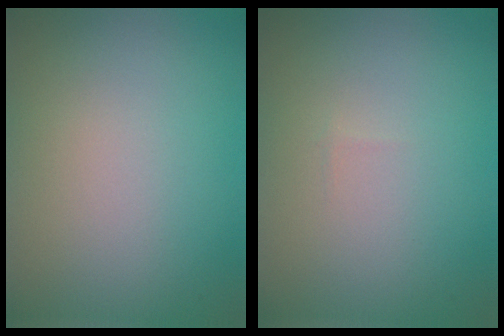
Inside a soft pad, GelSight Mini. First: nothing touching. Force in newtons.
{"total": 0.0}